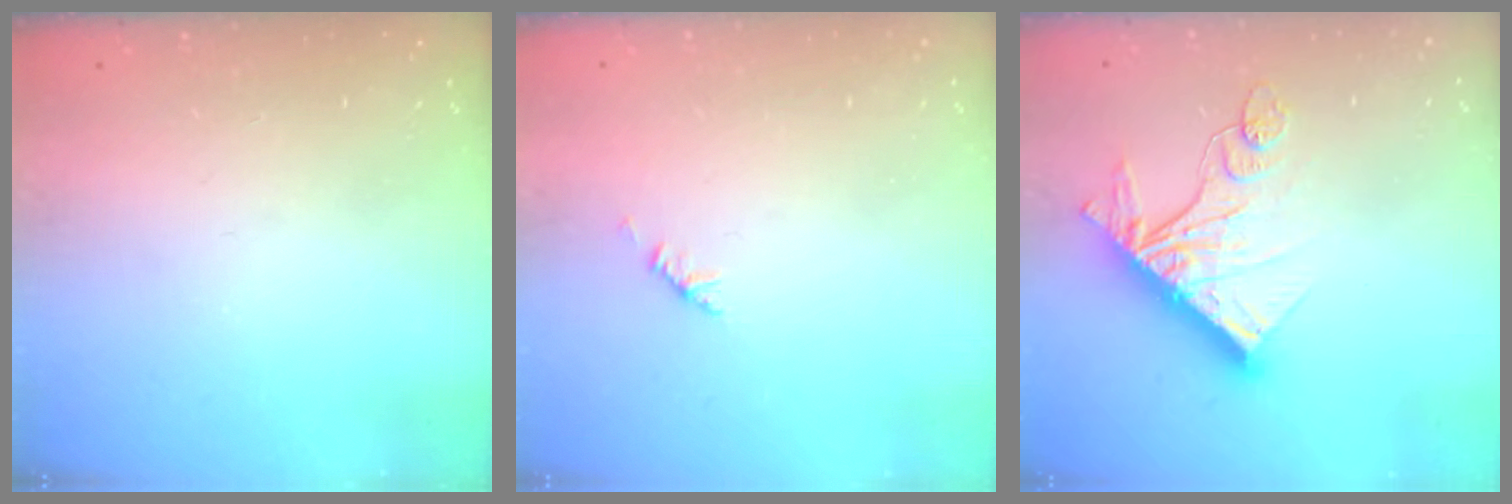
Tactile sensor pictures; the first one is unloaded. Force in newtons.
{"total": 1.9, "press": 1.8, "slide": 0.6}
{"total": 15.4, "press": 15.3, "slide": 0.9}